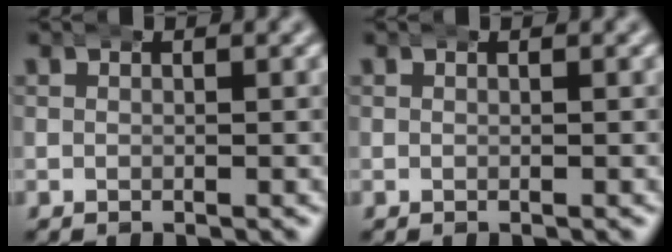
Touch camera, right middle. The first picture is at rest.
{"total": 0.0}